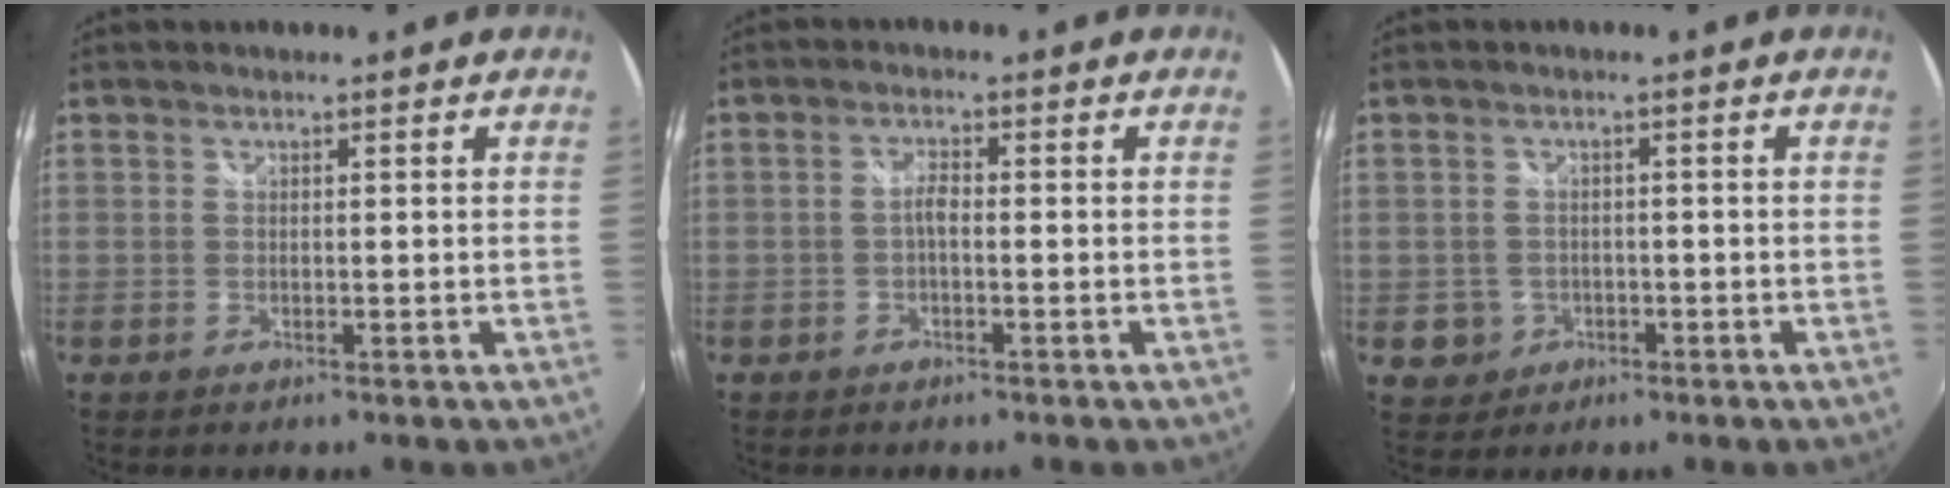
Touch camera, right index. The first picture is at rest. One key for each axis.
{"total": 1.9, "fx": -0.7, "fy": 0.6, "fz": 1.6, "tx": -0.035, "ty": 0.006, "tz": -0.016}
{"total": 4.0, "fx": -1.1, "fy": 3.8, "fz": 0.5, "tx": -0.020, "ty": 0.009, "tz": -0.010}